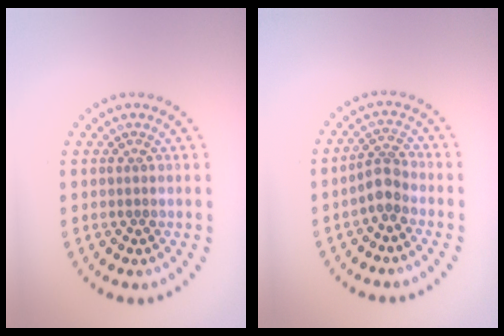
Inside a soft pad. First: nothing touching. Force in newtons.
{"total": 2.3, "press": 1.8, "slide": 1.5}